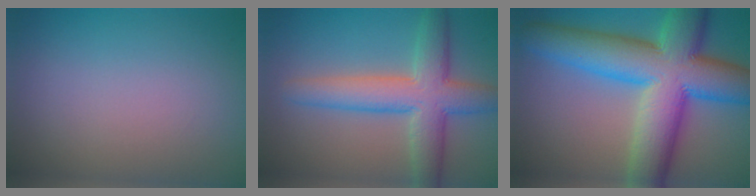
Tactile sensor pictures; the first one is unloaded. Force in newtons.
{"total": 6.8, "press": 6.8, "slide": 0.3}
{"total": 14.0, "press": 14.0, "slide": 0.1}